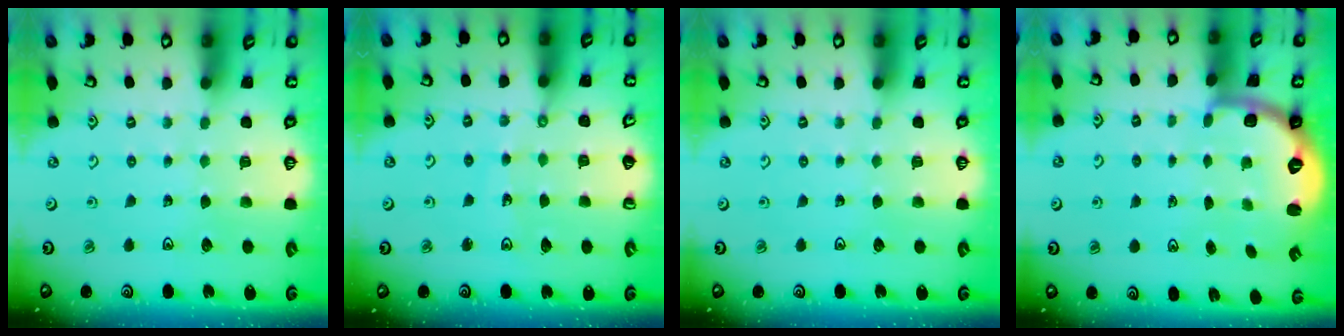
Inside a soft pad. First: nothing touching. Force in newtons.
{"total": 5.6, "press": 5.6, "slide": 0.8}
{"total": 0.0}
{"total": 2.7, "press": 1.7, "slide": 2.0}